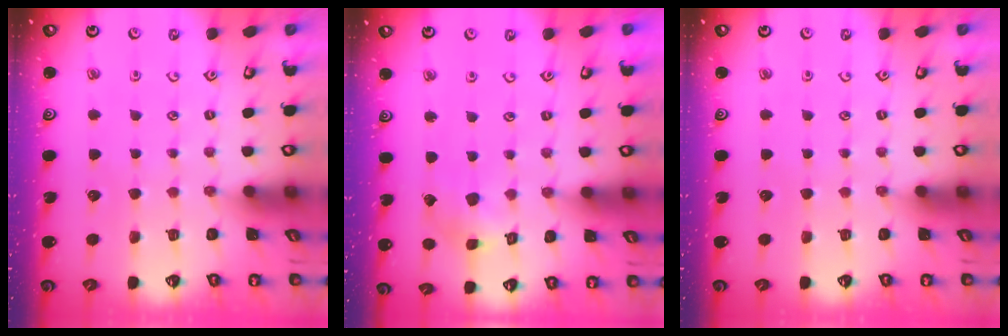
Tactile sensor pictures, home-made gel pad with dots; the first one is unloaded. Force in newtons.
{"total": 4.0, "press": 4.0, "slide": 0.4}
{"total": 0.0}